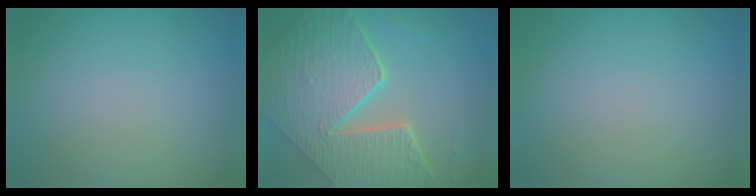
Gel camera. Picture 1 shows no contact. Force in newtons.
{"total": 9.1, "press": 6.5, "slide": 6.3}
{"total": 0.0}